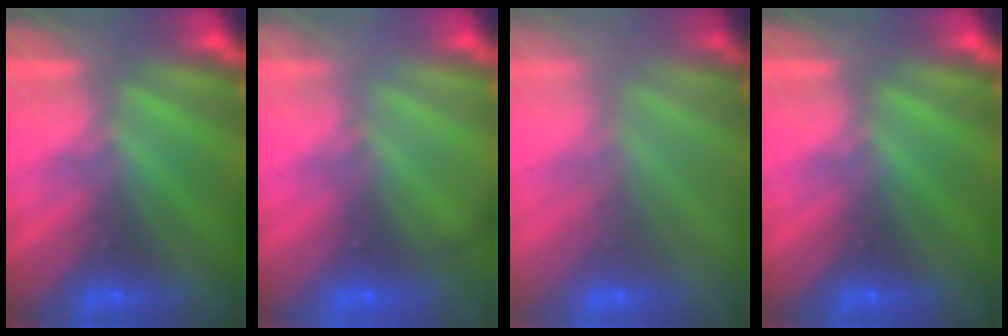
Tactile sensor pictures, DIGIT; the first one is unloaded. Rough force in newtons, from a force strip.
{"total": 2.1}
{"total": 2.9}
{"total": 0.0}